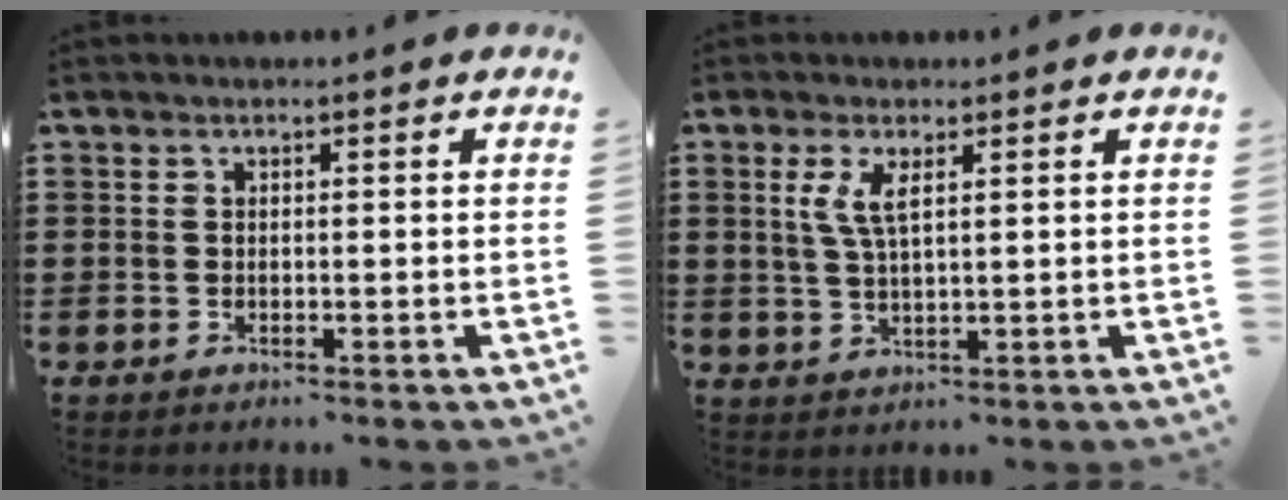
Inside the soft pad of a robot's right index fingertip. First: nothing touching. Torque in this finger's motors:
{"motor_torque": [0.10, -0.09, 0.42, 0.09]}